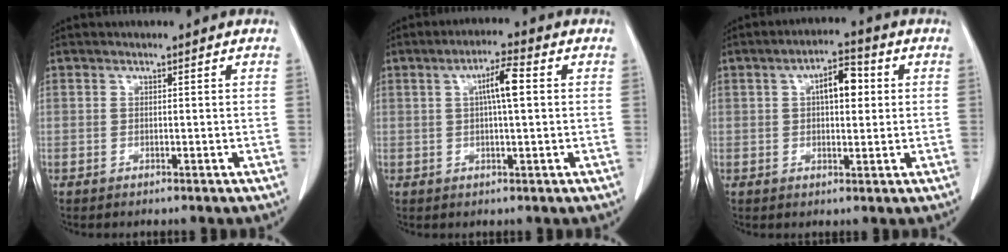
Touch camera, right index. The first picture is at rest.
{"total": 5.5, "force": [1.1, 0.5, 5.3], "torque": [-0.093, 0.009, 0.015]}
{"total": 6.3, "force": [1.4, 2.4, 5.6], "torque": [-0.087, 0.016, 0.019]}